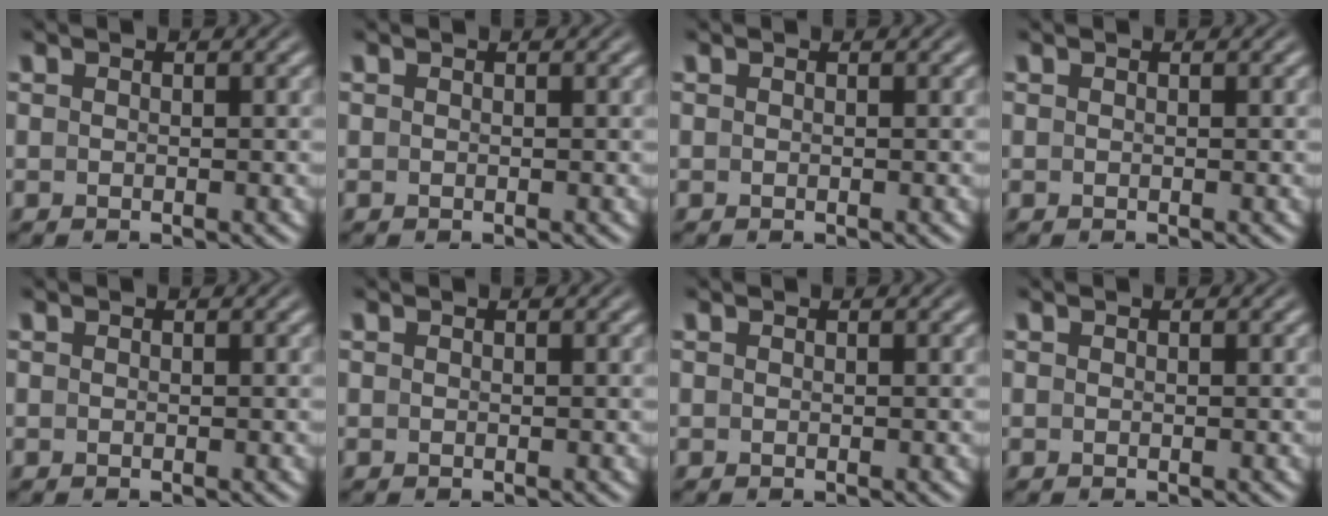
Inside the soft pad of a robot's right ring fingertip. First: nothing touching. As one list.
[{"total": 0.0}, {"total": 0.0}, {"total": 0.0}, {"total": 0.0}, {"total": 0.0}, {"total": 1.3, "force": [-0.3, -1.2, -0.4], "torque": [0.015, -0.011, 0.005]}, {"total": 0.0}]